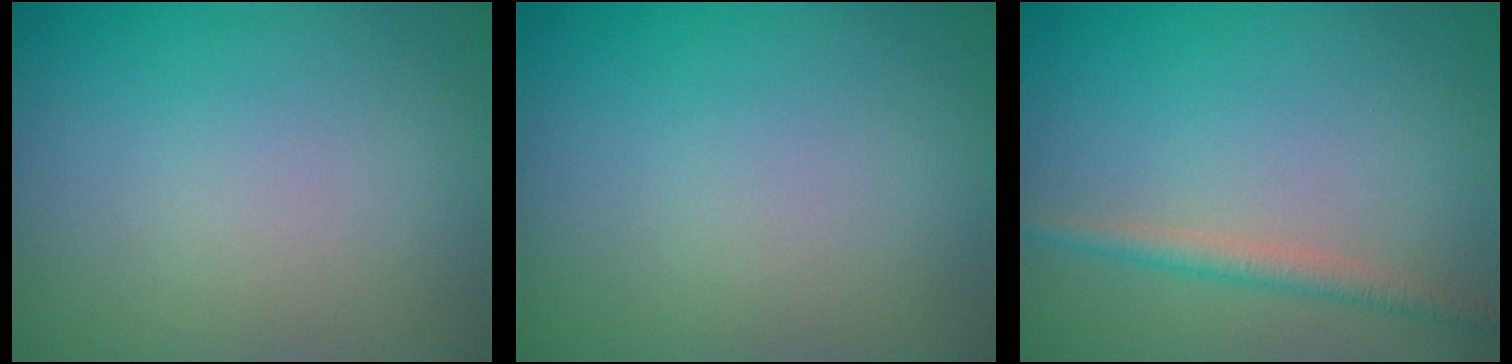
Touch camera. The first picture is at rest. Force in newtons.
{"total": 0.0}
{"total": 2.1, "press": 2.1, "slide": 0.1}